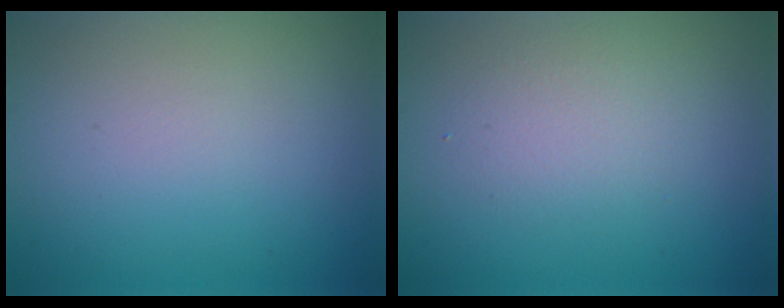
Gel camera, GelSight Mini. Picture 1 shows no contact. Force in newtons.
{"total": 2.1, "press": 2.1, "slide": 0.2}